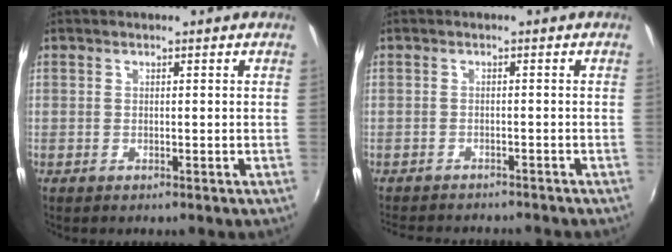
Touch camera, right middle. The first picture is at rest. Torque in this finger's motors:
{"motor_torque": [0.04, -0.08, 0.01, 0.01]}